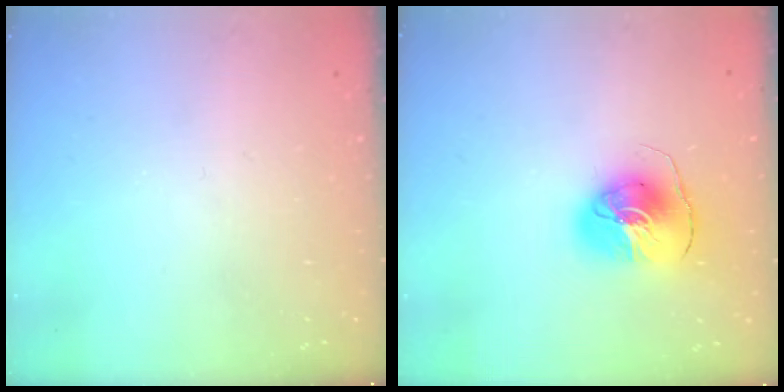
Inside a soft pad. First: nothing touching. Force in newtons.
{"total": 10.5, "press": 10.5, "slide": 1.3}